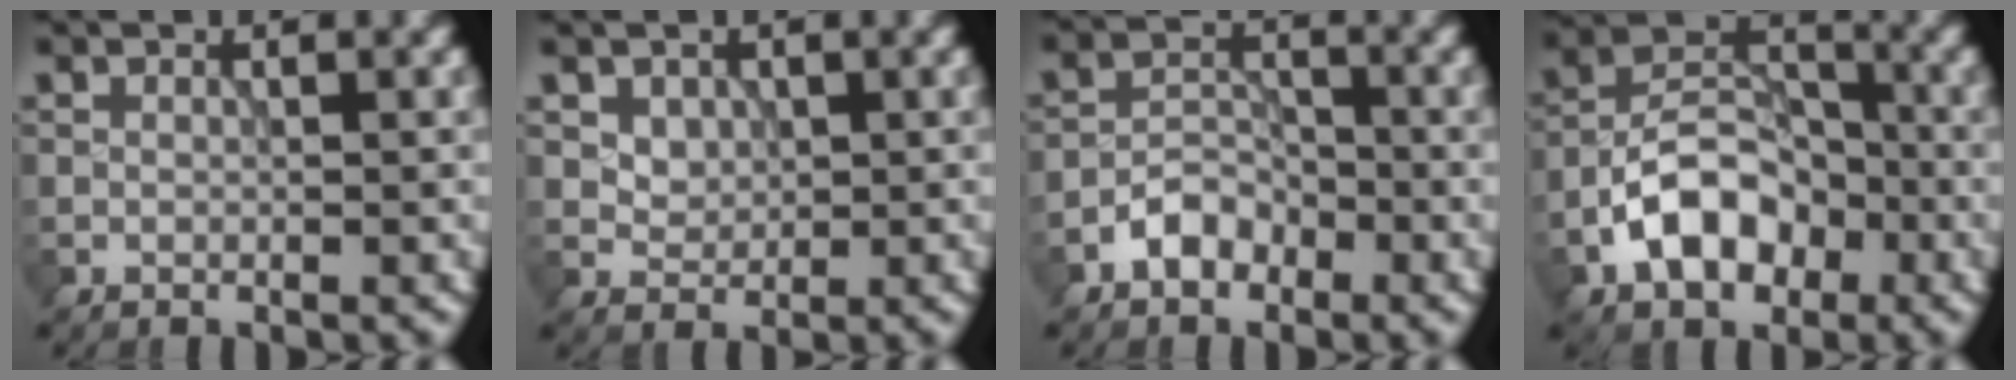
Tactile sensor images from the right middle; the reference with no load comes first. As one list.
[{"total": 2.1, "force": [1.0, 1.6, 0.9], "torque": [-0.020, -0.008, 0.037]}, {"total": 2.6, "force": [-1.7, 1.6, 1.2], "torque": [-0.016, 0.011, -0.036]}, {"total": 6.4, "force": [-2.9, 4.1, 4.0], "torque": [-0.064, 0.007, -0.059]}]